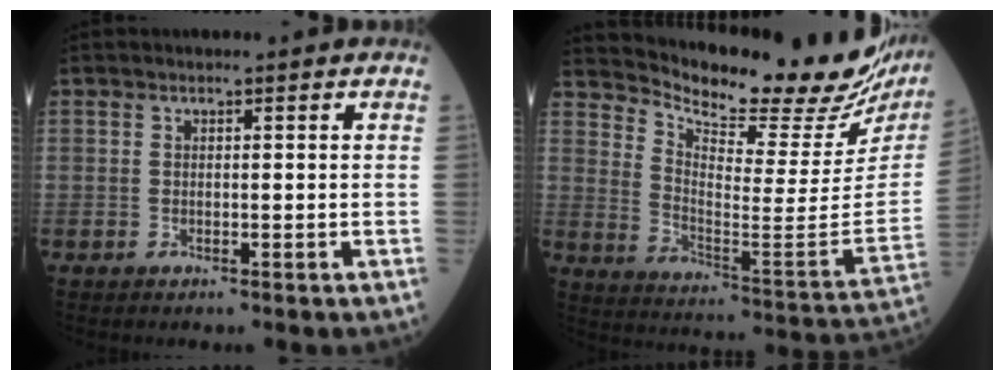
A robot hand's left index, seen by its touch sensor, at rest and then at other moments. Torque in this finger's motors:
{"motor_torque": [1.04, -1.10, 0.11, 0.03]}